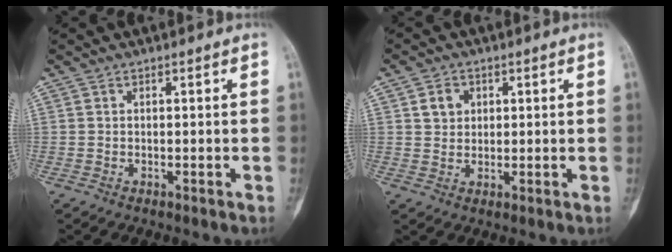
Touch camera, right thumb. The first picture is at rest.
{"total": 3.5, "force": [1.2, 2.9, 1.5], "torque": [-0.009, -0.005, 0.022]}